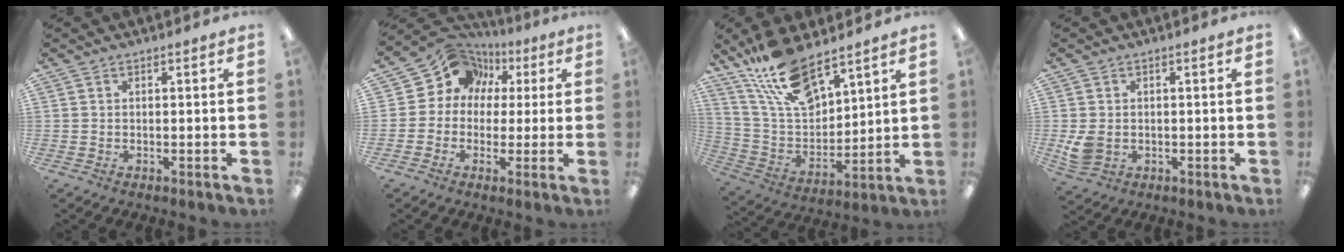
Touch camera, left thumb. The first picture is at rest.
{"total": 11.0, "force": [5.1, 9.3, 2.9], "torque": [-0.062, -0.031, 0.100]}
{"total": 17.0, "force": [12.7, 6.5, 9.3], "torque": [-0.195, -0.061, 0.229]}
{"total": 4.5, "force": [-0.2, 3.5, 2.8], "torque": [-0.054, -0.002, -0.003]}